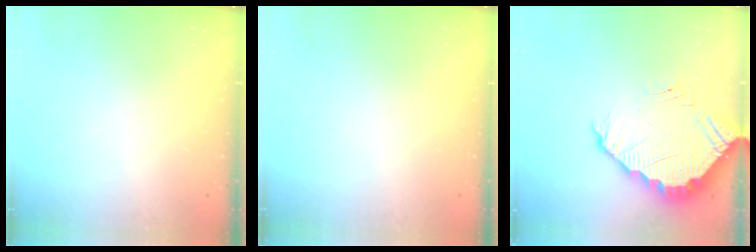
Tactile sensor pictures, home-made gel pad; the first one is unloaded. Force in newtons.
{"total": 0.0}
{"total": 4.0, "press": 4.0, "slide": 0.2}